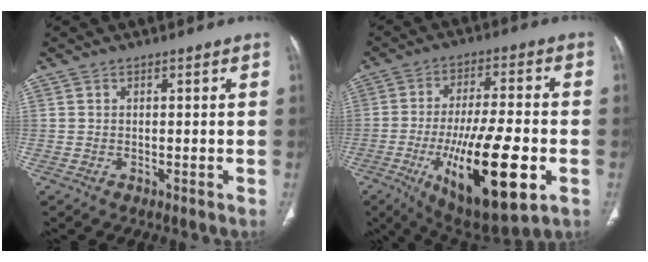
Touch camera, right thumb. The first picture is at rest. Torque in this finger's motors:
{"motor_torque": [-0.07, 1.32, 2.12, -0.65, 0.28]}